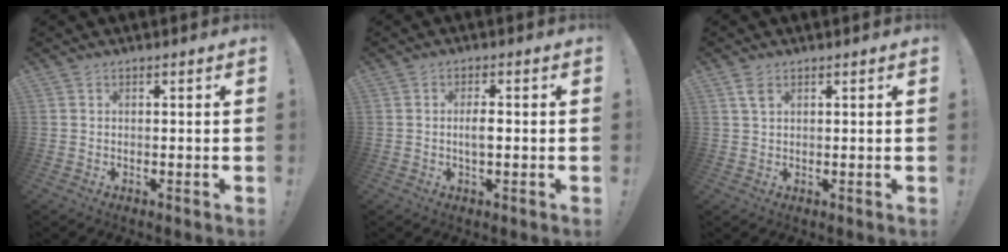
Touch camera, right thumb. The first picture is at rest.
{"total": 3.2, "force": [-0.5, 1.2, 3.0], "torque": [-0.055, 0.001, -0.013]}
{"total": 2.8, "force": [1.4, 1.4, 2.0], "torque": [-0.028, -0.005, 0.024]}